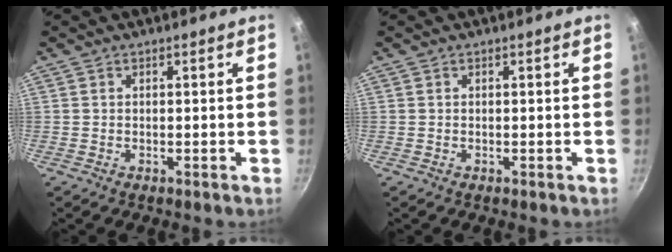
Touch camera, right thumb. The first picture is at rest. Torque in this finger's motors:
{"motor_torque": [-0.01, 0.01, 0.08, -0.06, 0.00]}